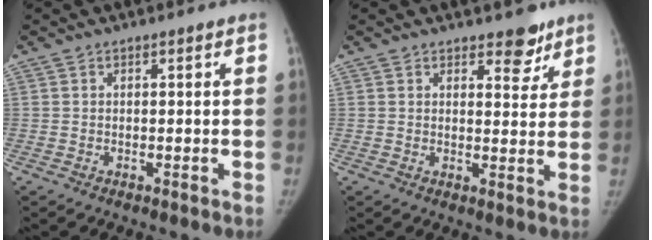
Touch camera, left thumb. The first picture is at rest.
{"total": 4.9, "force": [3.6, 2.4, 2.3], "torque": [0.002, -0.023, 0.048]}